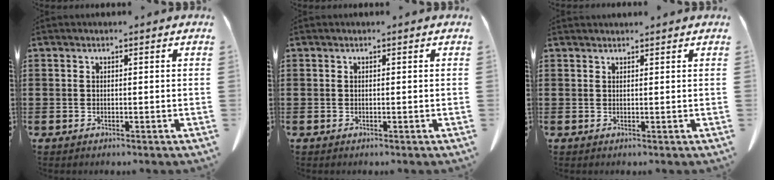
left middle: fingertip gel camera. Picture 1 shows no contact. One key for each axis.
{"total": 0.0}
{"total": 0.8, "fx": 0.8, "fy": 0.0, "fz": 0.0, "tx": -0.003, "ty": 0.000, "tz": 0.017}